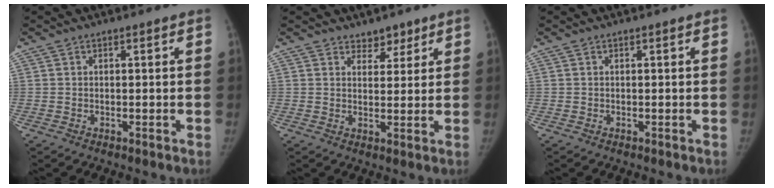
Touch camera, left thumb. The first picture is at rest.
{"total": 3.4, "force": [2.7, 2.0, 0.7], "torque": [0.015, -0.018, 0.039]}
{"total": 0.0}